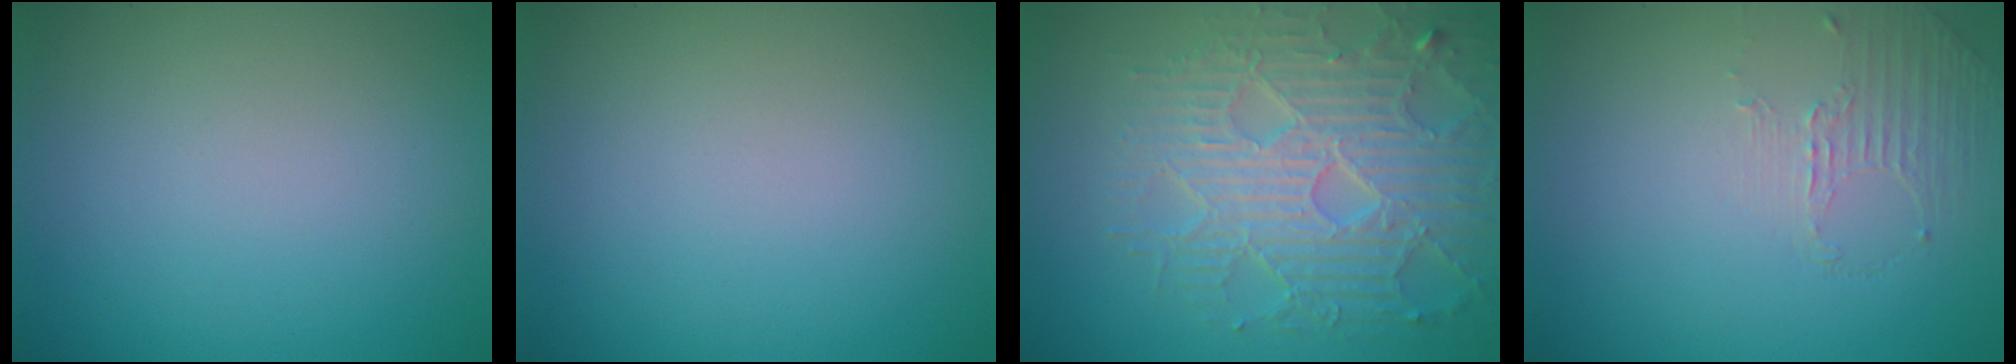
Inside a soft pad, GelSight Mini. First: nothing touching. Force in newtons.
{"total": 0.0}
{"total": 7.0, "press": 5.7, "slide": 4.0}
{"total": 1.2, "press": 0.4, "slide": 1.1}